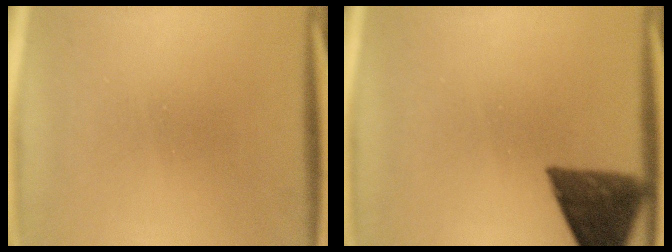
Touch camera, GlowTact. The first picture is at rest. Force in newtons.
{"total": 10.6}